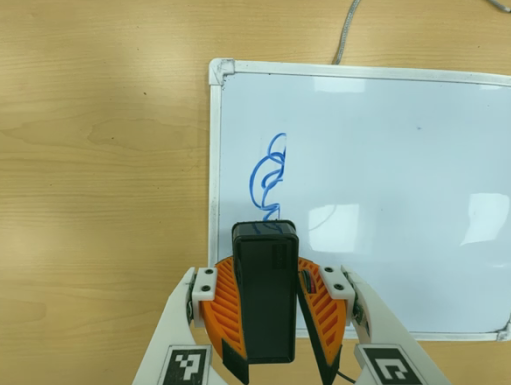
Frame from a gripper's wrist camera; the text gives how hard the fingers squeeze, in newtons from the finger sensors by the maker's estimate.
{"total": 10.7, "left": 10.4, "right": 10.9}